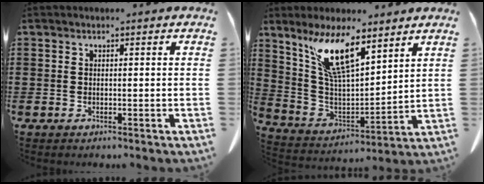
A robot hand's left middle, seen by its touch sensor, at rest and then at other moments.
{"total": 11.9, "force": [8.3, 3.3, 7.8], "torque": [-0.173, -0.024, 0.154]}